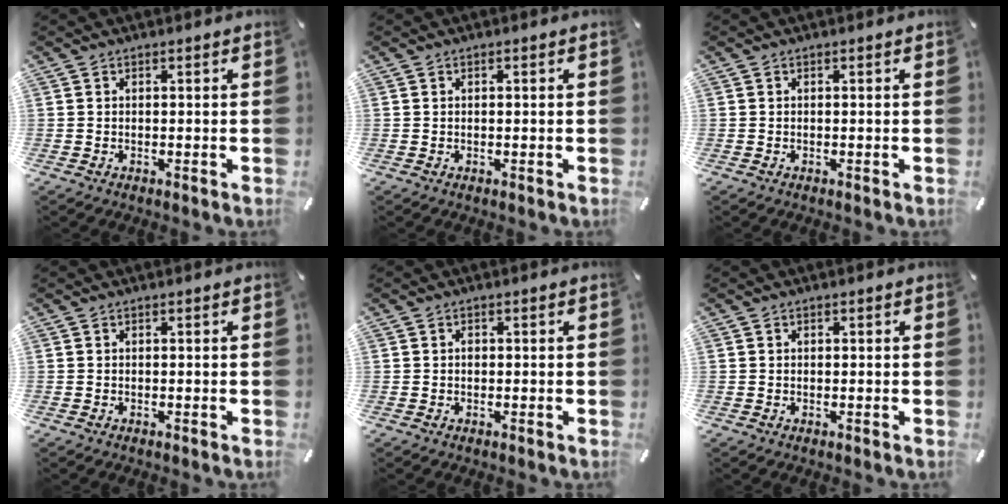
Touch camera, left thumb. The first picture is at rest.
{"total": 0.0}
{"total": 0.0}
{"total": 0.0}
{"total": 1.1, "force": [0.0, 0.9, 0.6], "torque": [-0.013, 0.003, -0.002]}
{"total": 0.6, "force": [0.0, 0.5, 0.3], "torque": [-0.006, 0.003, -0.001]}